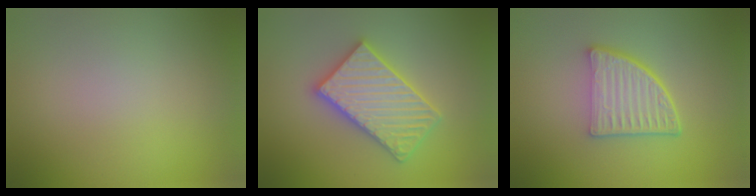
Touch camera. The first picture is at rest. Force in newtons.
{"total": 5.5, "press": 5.5, "slide": 0.8}
{"total": 5.4, "press": 3.8, "slide": 3.8}